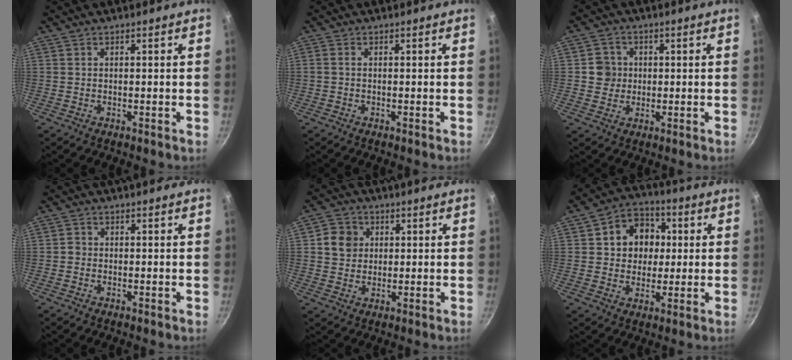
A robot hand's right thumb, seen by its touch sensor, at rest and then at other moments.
{"total": 0.8, "force": [-0.1, 0.4, 0.6], "torque": [-0.015, 0.003, -0.003]}
{"total": 4.5, "force": [0.3, 4.3, 1.1], "torque": [0.012, 0.007, -0.001]}
{"total": 1.1, "force": [-0.4, 1.0, 0.3], "torque": [-0.001, 0.003, -0.012]}
{"total": 5.8, "force": [1.4, 5.2, 2.0], "torque": [-0.006, 0.004, 0.019]}
{"total": 10.8, "force": [1.9, 9.3, 5.3], "torque": [-0.041, 0.009, 0.021]}